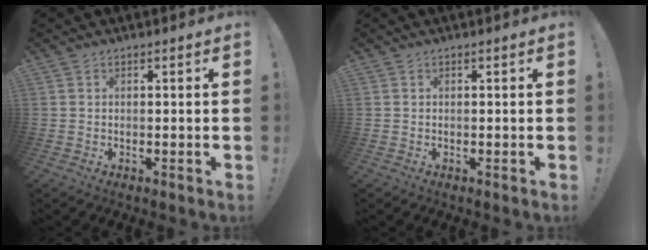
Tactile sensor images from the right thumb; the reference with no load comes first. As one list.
[{"total": 0.0}]